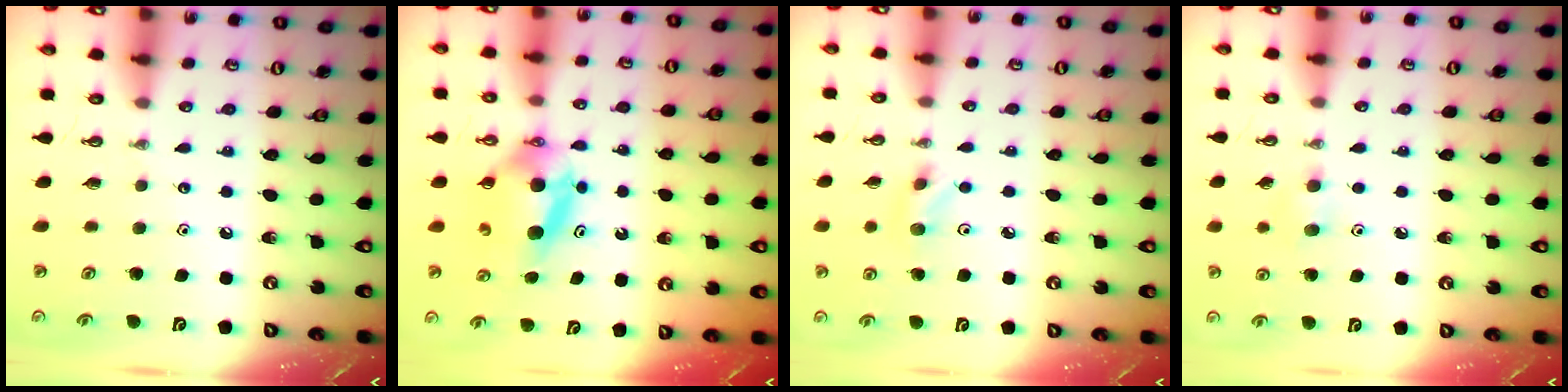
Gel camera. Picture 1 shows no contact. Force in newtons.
{"total": 6.4, "press": 5.4, "slide": 3.6}
{"total": 5.7, "press": 5.7, "slide": 0.6}
{"total": 5.3, "press": 5.2, "slide": 1.1}